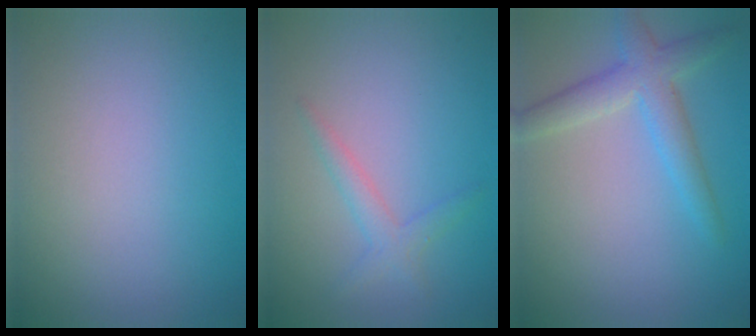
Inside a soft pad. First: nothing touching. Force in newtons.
{"total": 1.8, "press": 1.8, "slide": 0.1}
{"total": 3.6, "press": 3.6, "slide": 0.2}